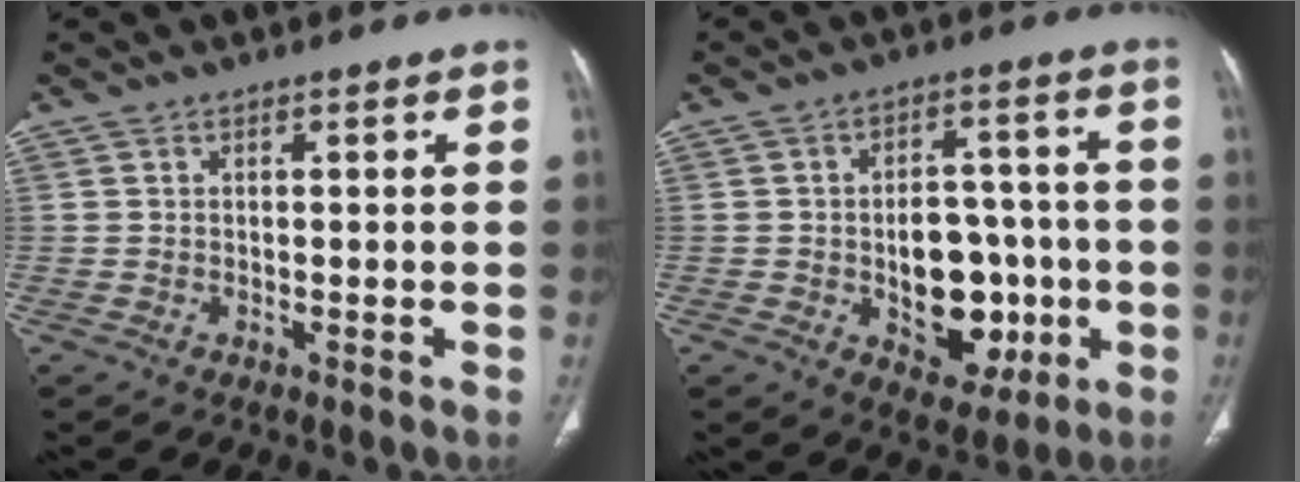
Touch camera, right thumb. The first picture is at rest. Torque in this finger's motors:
{"motor_torque": [1.53, 1.34, 1.29, -0.89, 0.43]}